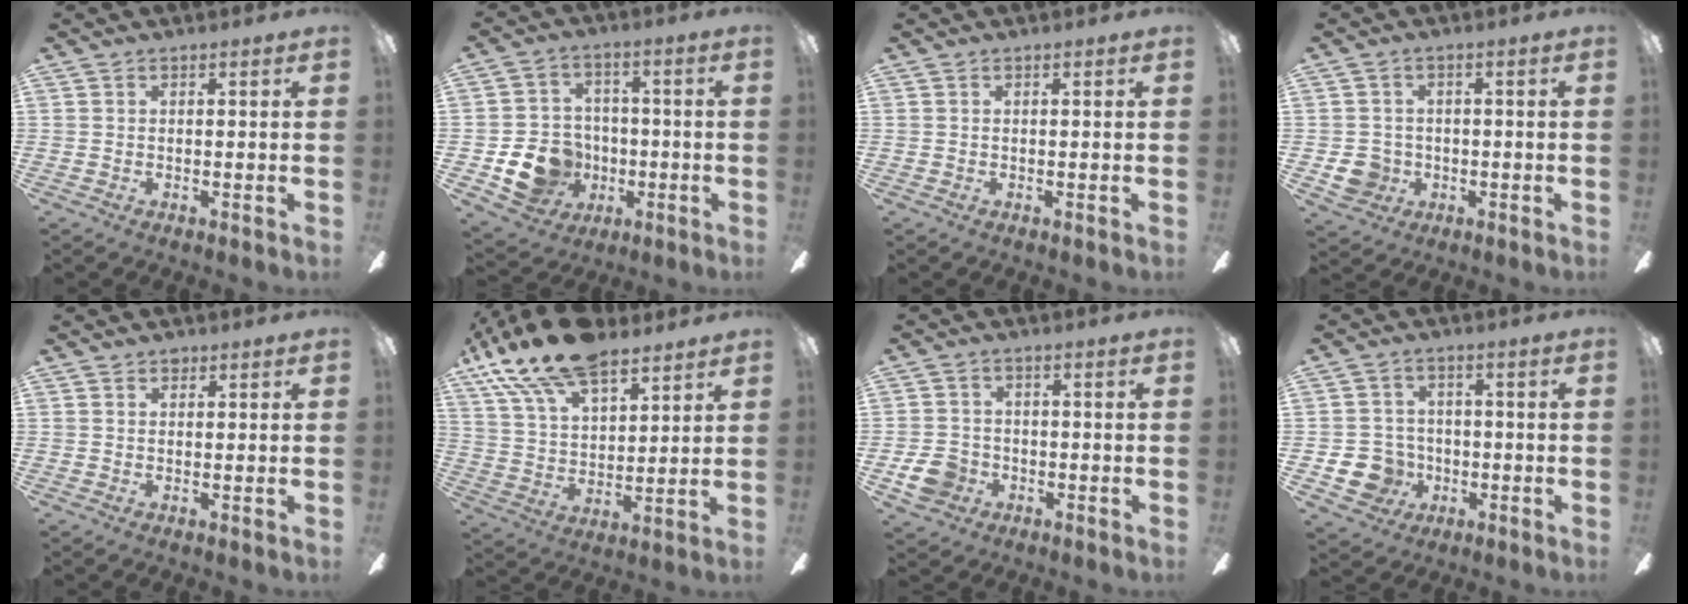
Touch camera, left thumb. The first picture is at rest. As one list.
[{"total": 13.3, "force": [-4.4, 11.2, 5.7], "torque": [-0.122, 0.033, -0.069]}, {"total": 0.0}, {"total": 5.7, "force": [-1.1, 5.3, 1.9], "torque": [-0.035, 0.010, -0.018]}, {"total": 1.2, "force": [0.8, 0.7, 0.5], "torque": [-0.003, -0.001, 0.014]}, {"total": 17.7, "force": [12.7, 7.5, 9.8], "torque": [-0.197, -0.057, 0.227]}, {"total": 6.8, "force": [-2.4, 5.7, 3.0], "torque": [-0.068, 0.016, -0.045]}, {"total": 8.9, "force": [-2.6, 7.9, 3.1], "torque": [-0.084, 0.022, -0.042]}]